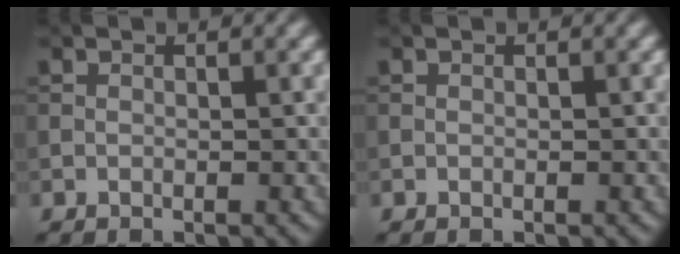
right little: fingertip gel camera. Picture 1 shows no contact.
{"total": 0.0}